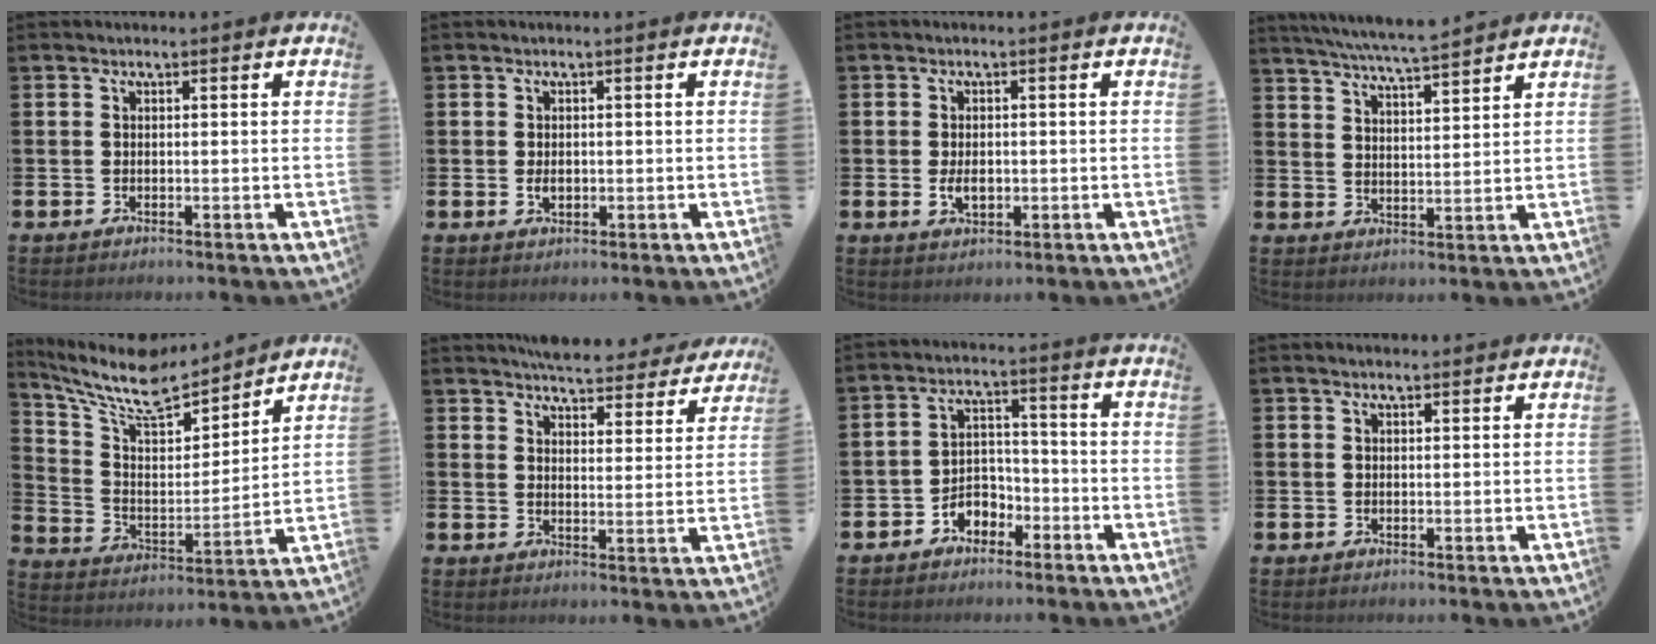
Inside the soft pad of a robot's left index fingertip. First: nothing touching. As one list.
[{"total": 1.5, "force": [0.0, 1.0, 1.1], "torque": [-0.013, 0.003, -0.004]}, {"total": 2.7, "force": [-0.1, 1.6, 2.1], "torque": [-0.032, 0.001, -0.005]}, {"total": 6.4, "force": [6.2, -0.1, 1.5], "torque": [-0.053, -0.033, 0.111]}, {"total": 9.8, "force": [8.7, 2.7, 3.7], "torque": [-0.112, -0.063, 0.149]}, {"total": 5.5, "force": [5.3, 0.9, 1.0], "torque": [-0.030, -0.034, 0.094]}, {"total": 3.7, "force": [-2.6, 2.5, 1.0], "torque": [-0.032, 0.009, -0.055]}, {"total": 1.2, "force": [1.0, 0.3, 0.4], "torque": [-0.007, 0.004, 0.018]}]